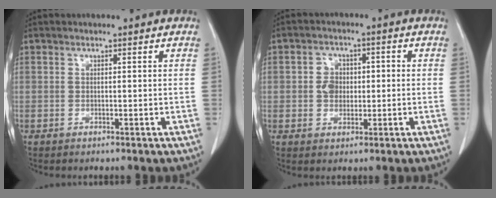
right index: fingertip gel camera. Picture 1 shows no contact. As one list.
[{"total": 4.1, "force": [-0.2, 3.4, 2.3], "torque": [-0.041, 0.013, -0.005]}]